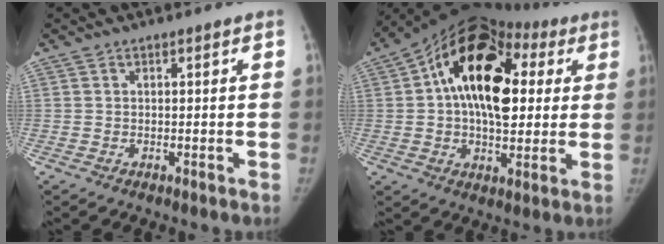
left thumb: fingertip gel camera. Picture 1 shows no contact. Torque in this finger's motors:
{"motor_torque": [1.08, 1.20, 2.24, -0.53, 0.22]}